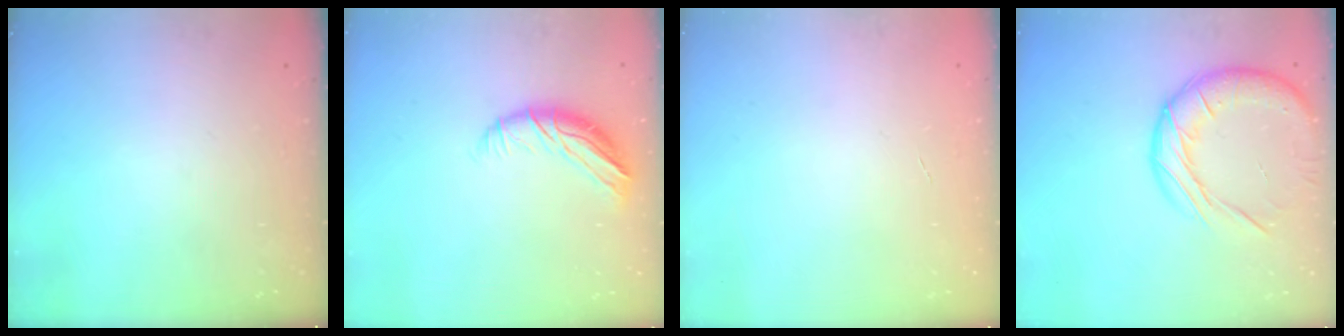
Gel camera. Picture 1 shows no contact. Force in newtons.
{"total": 9.1, "press": 8.9, "slide": 1.5}
{"total": 0.0}
{"total": 18.5, "press": 18.4, "slide": 1.8}